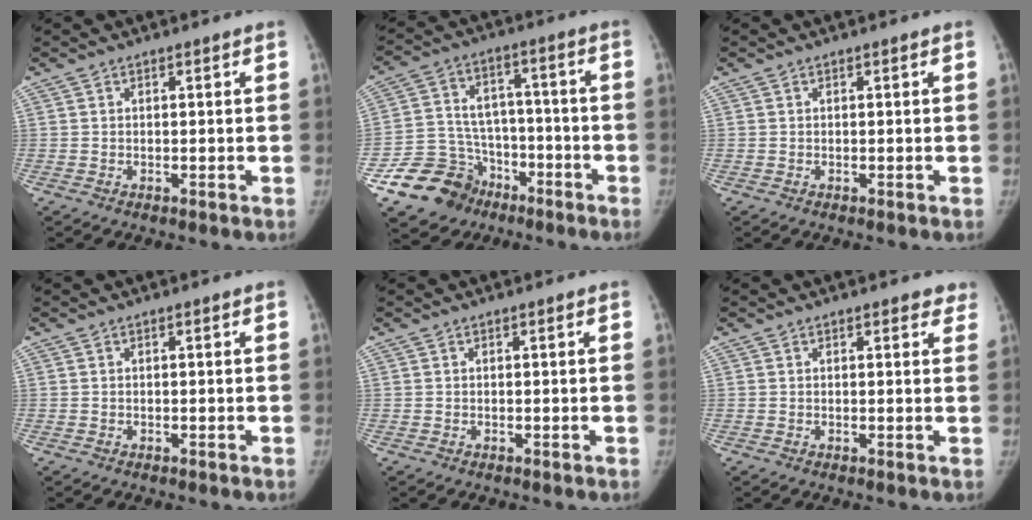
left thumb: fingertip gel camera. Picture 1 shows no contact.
{"total": 14.7, "force": [-8.1, 11.7, 3.7], "torque": [-0.042, 0.082, -0.126]}
{"total": 0.0}
{"total": 0.0}
{"total": 0.0}
{"total": 2.5, "force": [2.0, 1.3, 0.8], "torque": [0.021, -0.005, 0.011]}